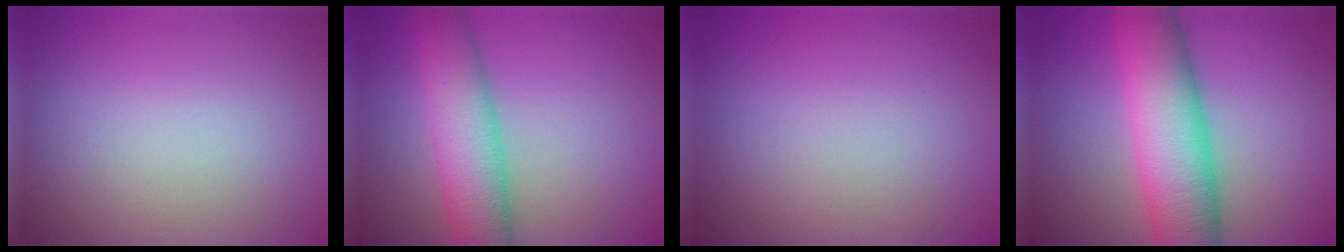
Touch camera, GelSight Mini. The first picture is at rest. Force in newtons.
{"total": 6.9, "press": 6.9, "slide": 0.1}
{"total": 0.0}
{"total": 9.7, "press": 9.7, "slide": 0.1}